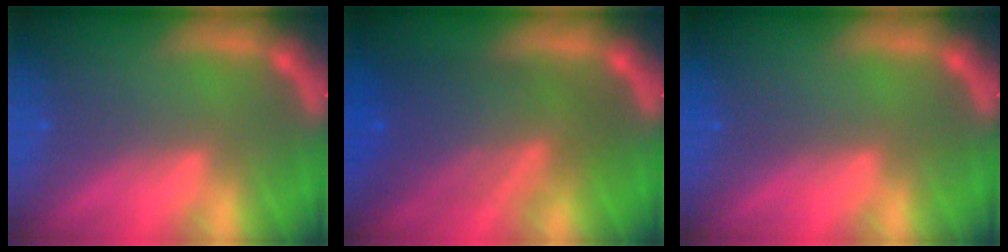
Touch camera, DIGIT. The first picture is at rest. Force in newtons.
{"total": 8.5}
{"total": 0.0}